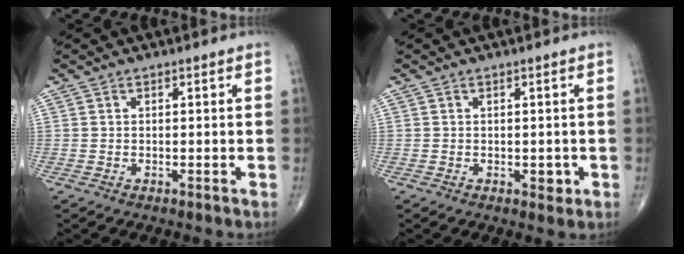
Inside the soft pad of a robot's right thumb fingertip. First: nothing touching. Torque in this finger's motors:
{"motor_torque": [2.57, 2.44, 0.38, -0.63, 0.22]}